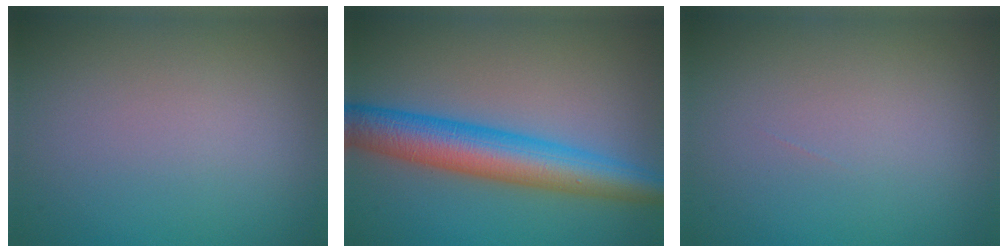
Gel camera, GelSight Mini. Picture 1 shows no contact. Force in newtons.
{"total": 7.1, "press": 7.1, "slide": 0.0}
{"total": 0.0}